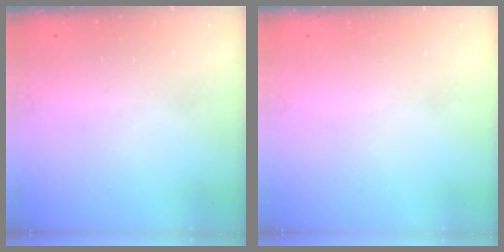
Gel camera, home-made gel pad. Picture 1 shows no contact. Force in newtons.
{"total": 0.0}